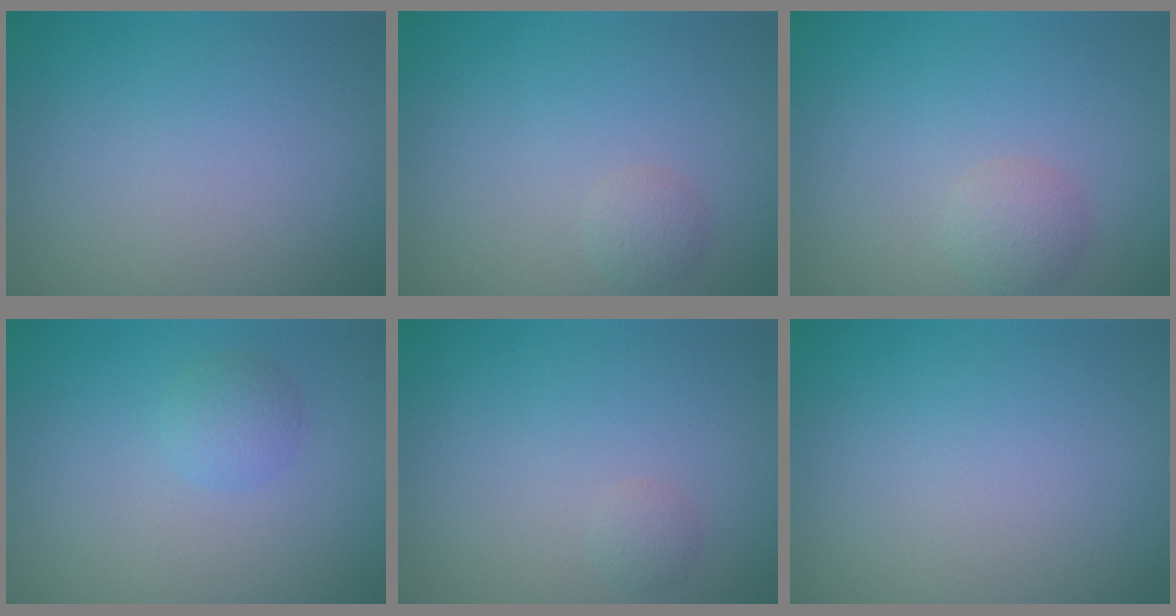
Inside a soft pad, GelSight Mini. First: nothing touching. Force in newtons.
{"total": 1.2, "press": 1.2, "slide": 0.0}
{"total": 1.8, "press": 1.8, "slide": 0.1}
{"total": 1.6, "press": 1.6, "slide": 0.1}
{"total": 0.8, "press": 0.8, "slide": 0.1}
{"total": 0.0}